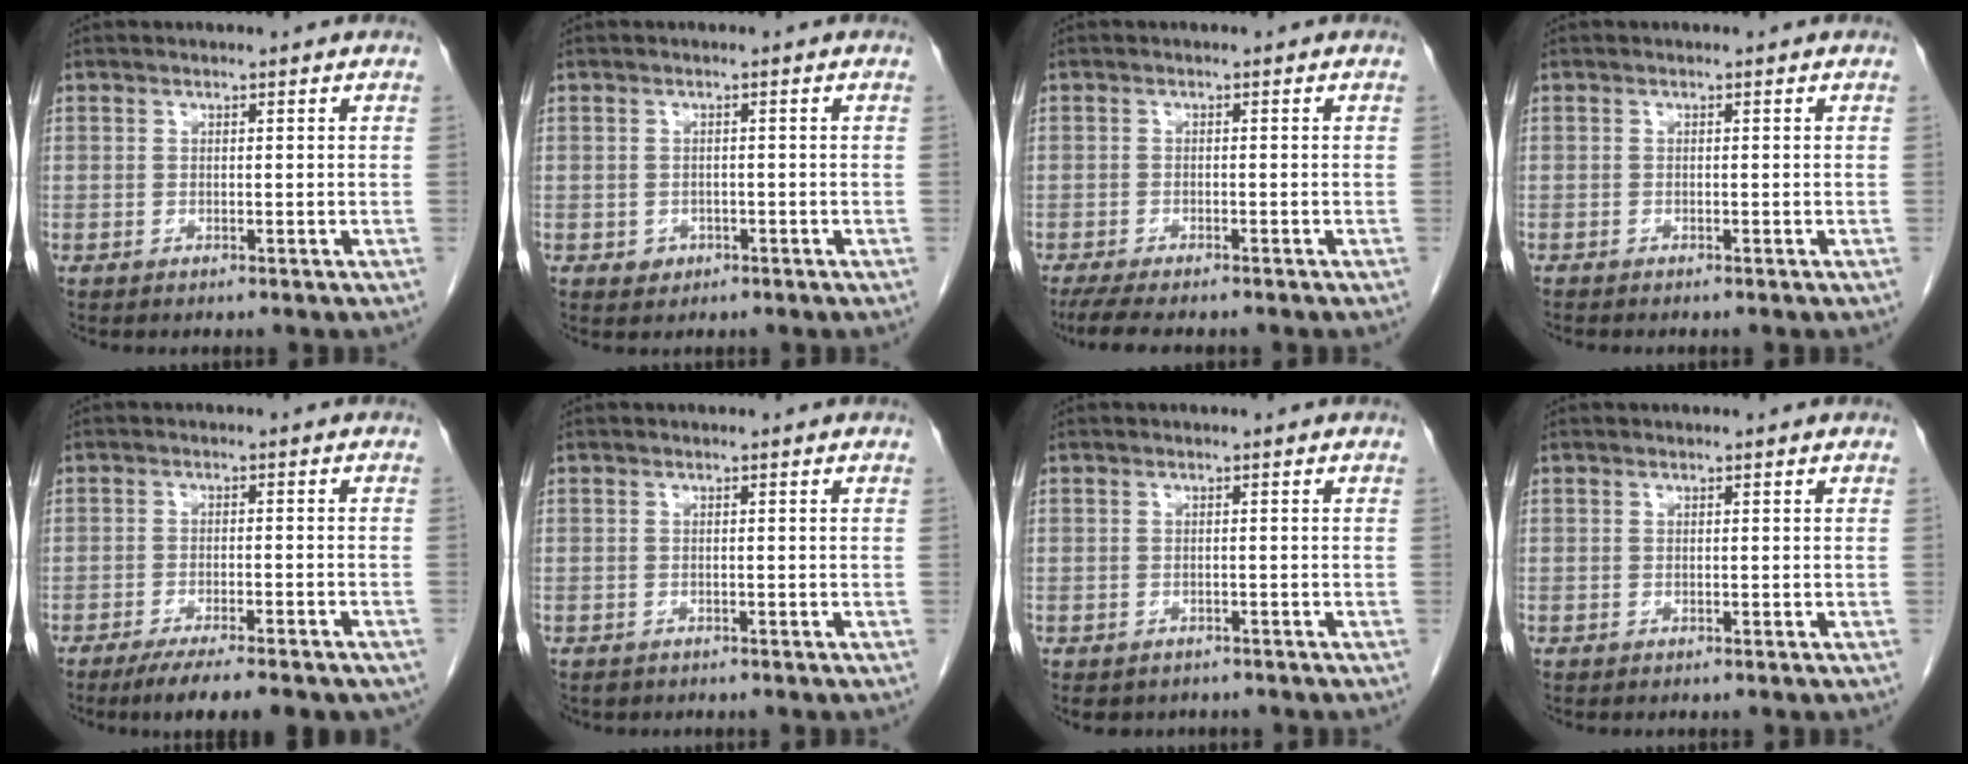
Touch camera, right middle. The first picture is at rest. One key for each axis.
{"total": 1.7, "fx": -0.7, "fy": 1.5, "fz": 0.4, "tx": -0.004, "ty": 0.006, "tz": -0.003}
{"total": 6.9, "fx": -5.7, "fy": 1.3, "fz": 3.6, "tx": -0.057, "ty": -0.016, "tz": -0.087}
{"total": 0.8, "fx": -0.7, "fy": 0.1, "fz": 0.3, "tx": -0.005, "ty": 0.000, "tz": -0.009}
{"total": 10.8, "fx": -8.4, "fy": 2.1, "fz": 6.5, "tx": -0.077, "ty": -0.011, "tz": -0.114}
{"total": 0.9, "fx": -0.6, "fy": 0.6, "fz": 0.0, "tx": -0.012, "ty": 0.001, "tz": -0.009}
{"total": 3.7, "fx": -3.0, "fy": 2.0, "fz": 0.7, "tx": -0.008, "ty": 0.001, "tz": -0.036}
{"total": 0.0}